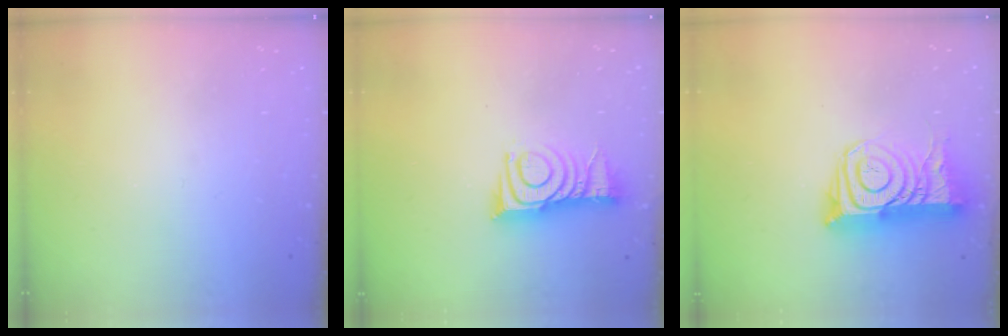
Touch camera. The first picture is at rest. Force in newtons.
{"total": 11.4, "press": 11.4, "slide": 0.6}
{"total": 16.4, "press": 16.3, "slide": 1.5}